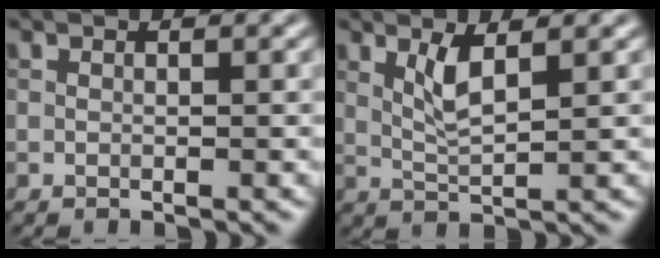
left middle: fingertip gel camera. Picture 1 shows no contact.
{"total": 2.6, "force": [1.1, 0.5, 2.3], "torque": [-0.049, -0.003, 0.024]}